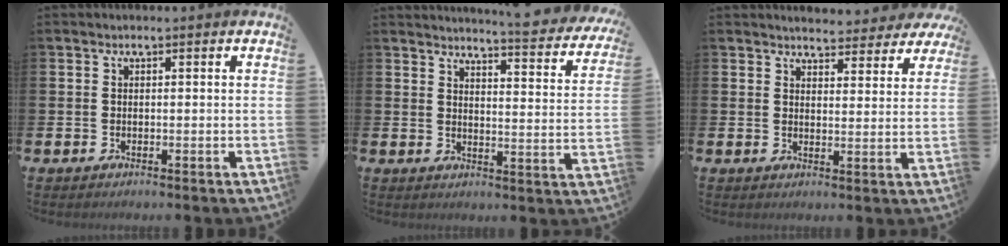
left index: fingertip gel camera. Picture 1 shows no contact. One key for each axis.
{"total": 4.5, "fx": 4.4, "fy": -0.2, "fz": 0.8, "tx": -0.025, "ty": -0.042, "tz": 0.071}
{"total": 4.3, "fx": 4.2, "fy": 1.0, "fz": 0.3, "tx": -0.009, "ty": -0.027, "tz": 0.073}